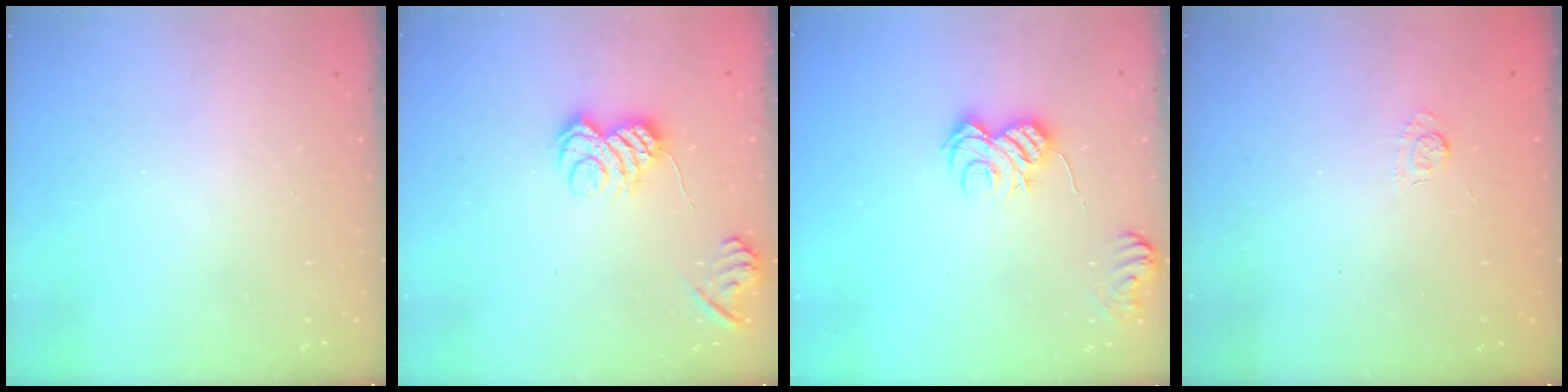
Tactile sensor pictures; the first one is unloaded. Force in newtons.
{"total": 8.7, "press": 8.6, "slide": 0.8}
{"total": 8.2, "press": 8.2, "slide": 0.8}
{"total": 2.2, "press": 1.6, "slide": 1.4}